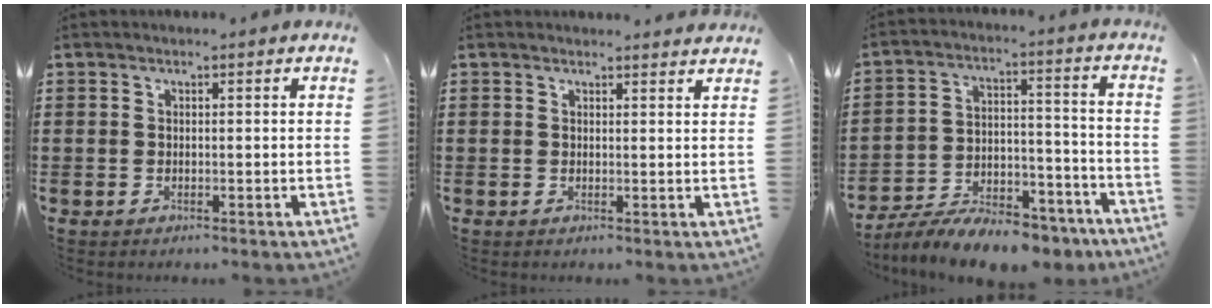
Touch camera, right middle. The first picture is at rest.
{"total": 1.2, "force": [1.2, 0.3, 0.0], "torque": [0.005, -0.001, 0.022]}
{"total": 9.6, "force": [-8.9, 2.1, 3.1], "torque": [-0.042, 0.033, -0.166]}